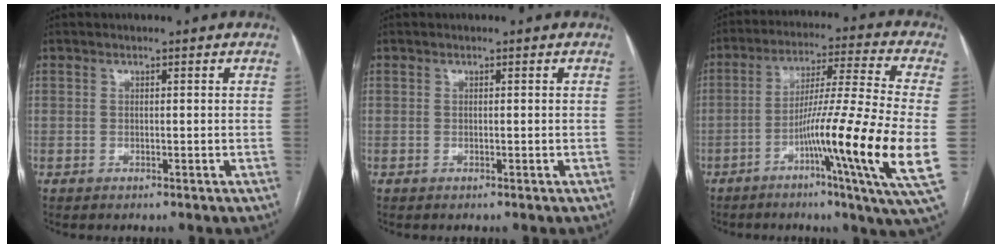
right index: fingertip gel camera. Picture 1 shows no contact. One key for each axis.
{"total": 0.0}
{"total": 18.9, "fx": -4.6, "fy": -1.7, "fz": 18.2, "tx": -0.284, "ty": -0.012, "tz": -0.082}